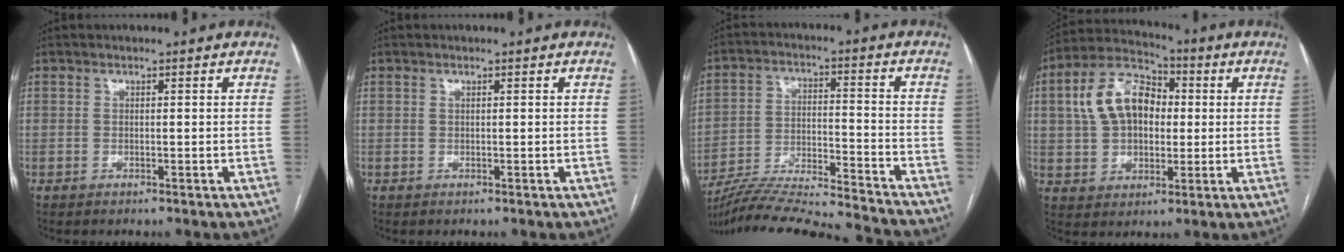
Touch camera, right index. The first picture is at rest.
{"total": 0.0}
{"total": 20.9, "force": [-19.8, -0.1, 6.7], "torque": [-0.136, -0.016, -0.310]}
{"total": 12.0, "force": [1.9, 8.0, 8.7], "torque": [-0.187, 0.037, 0.033]}